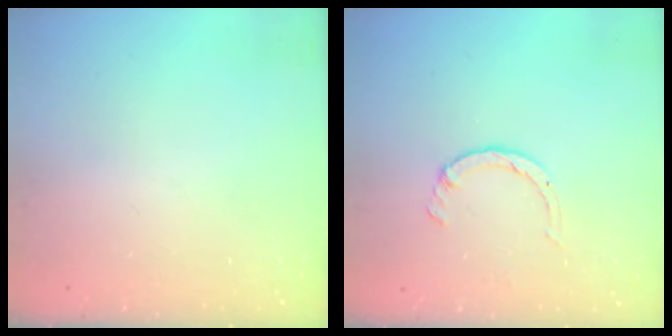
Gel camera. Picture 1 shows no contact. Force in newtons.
{"total": 2.6, "press": 2.6, "slide": 0.4}